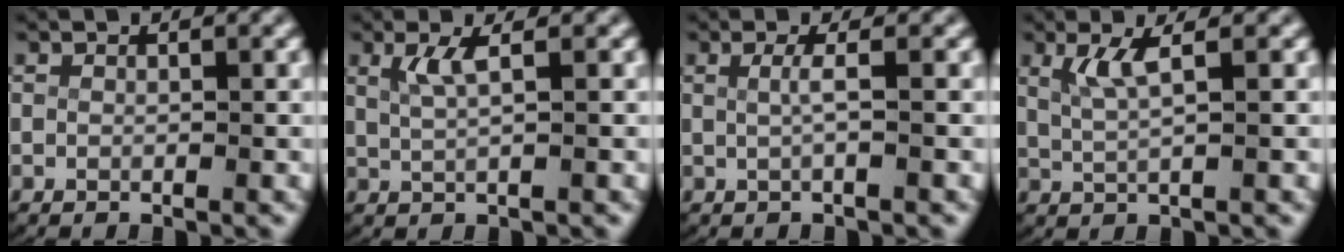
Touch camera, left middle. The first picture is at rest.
{"total": 1.9, "force": [0.7, 0.1, 1.7], "torque": [-0.040, -0.005, 0.021]}
{"total": 1.4, "force": [-0.1, -0.3, 1.3], "torque": [-0.031, -0.005, 0.003]}
{"total": 2.2, "force": [0.9, 0.2, 2.0], "torque": [-0.049, -0.006, 0.026]}